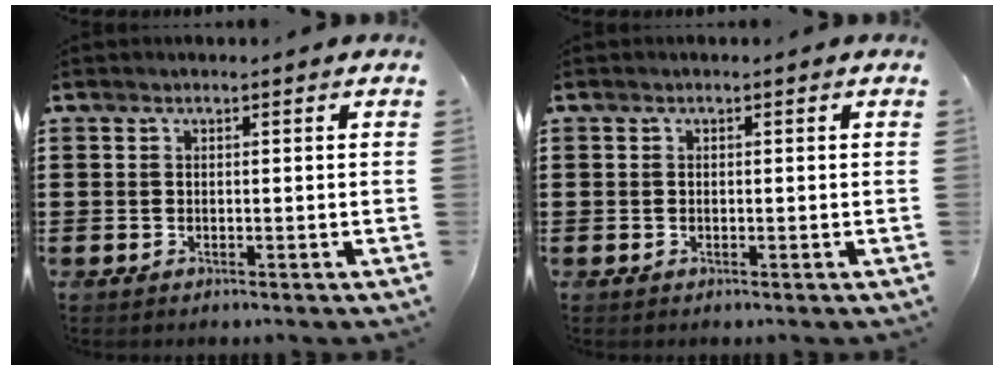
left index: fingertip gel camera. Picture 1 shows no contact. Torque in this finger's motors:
{"motor_torque": [-0.09, 0.04, -0.01, -0.01]}